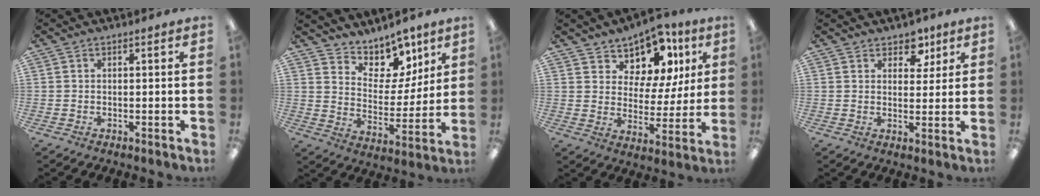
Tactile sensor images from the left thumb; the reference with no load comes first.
{"total": 11.2, "force": [9.3, 5.7, 2.6], "torque": [-0.042, -0.084, 0.173]}
{"total": 10.3, "force": [7.4, 6.5, 2.9], "torque": [-0.053, -0.061, 0.138]}
{"total": 6.1, "force": [4.1, 3.9, 2.4], "torque": [-0.011, -0.019, 0.068]}